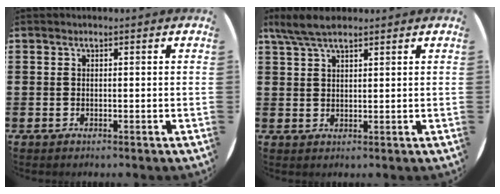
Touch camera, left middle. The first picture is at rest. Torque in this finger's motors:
{"motor_torque": [0.56, -0.43, 0.10, 0.04]}